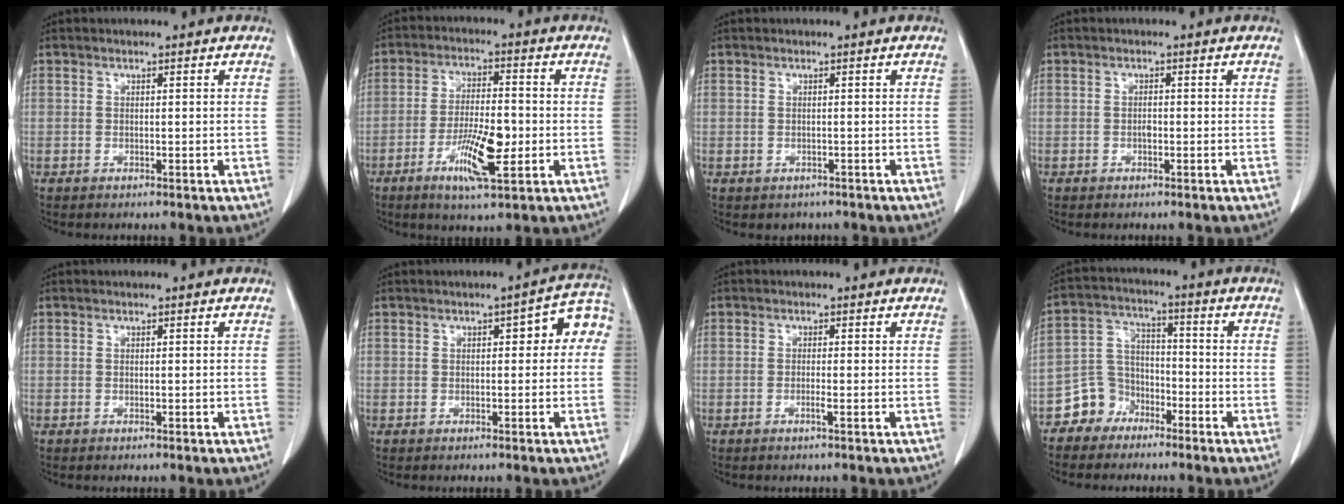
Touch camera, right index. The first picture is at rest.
{"total": 9.3, "force": [-3.0, 2.0, 8.5], "torque": [-0.160, -0.006, -0.051]}
{"total": 1.6, "force": [-0.9, 1.3, 0.1], "torque": [-0.003, 0.003, -0.008]}
{"total": 0.8, "force": [-0.4, 0.3, 0.6], "torque": [-0.010, 0.002, -0.008]}
{"total": 0.0}
{"total": 5.9, "force": [1.0, 2.2, 5.4], "torque": [-0.057, 0.037, 0.007]}
{"total": 1.1, "force": [-0.6, -0.1, 0.9], "torque": [-0.019, 0.000, -0.011]}
{"total": 6.8, "force": [-4.5, 5.0, 0.9], "torque": [-0.019, 0.018, -0.084]}